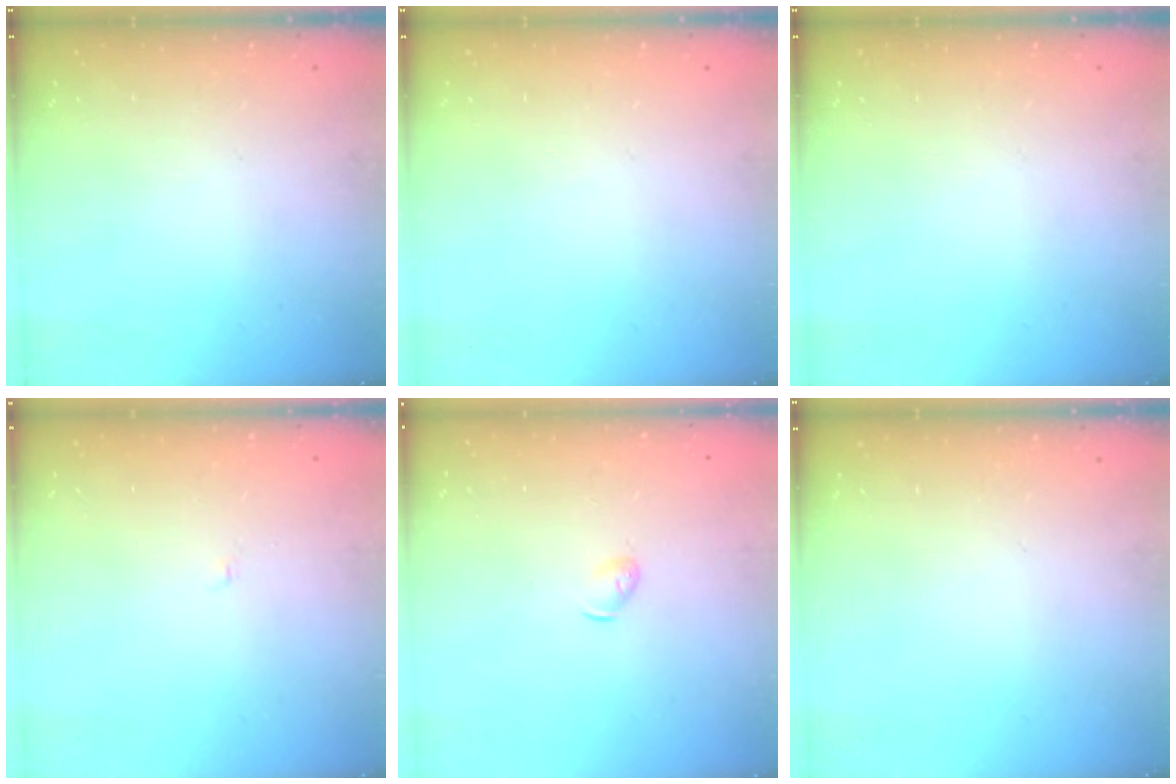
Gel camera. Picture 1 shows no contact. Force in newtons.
{"total": 0.0}
{"total": 0.0}
{"total": 1.9, "press": 1.9, "slide": 0.2}
{"total": 4.0, "press": 3.9, "slide": 0.8}
{"total": 0.0}